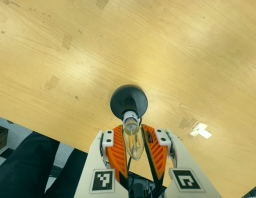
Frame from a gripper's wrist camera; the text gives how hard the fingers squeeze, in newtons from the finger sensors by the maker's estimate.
{"total": 13.4, "left": 12.6, "right": 14.2}